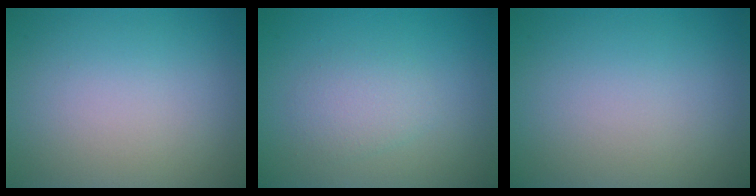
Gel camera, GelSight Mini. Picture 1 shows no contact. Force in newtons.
{"total": 2.0, "press": 2.0, "slide": 0.1}
{"total": 0.0}